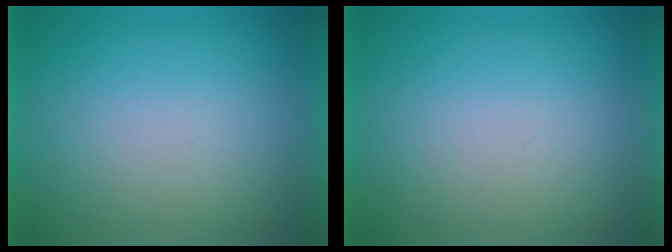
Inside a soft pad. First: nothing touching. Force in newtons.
{"total": 1.1}